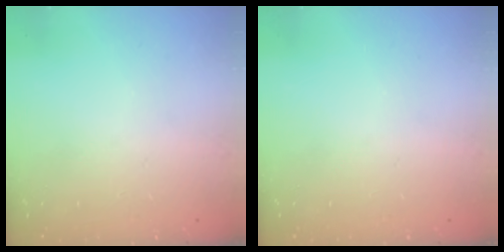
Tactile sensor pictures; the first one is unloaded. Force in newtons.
{"total": 0.0}